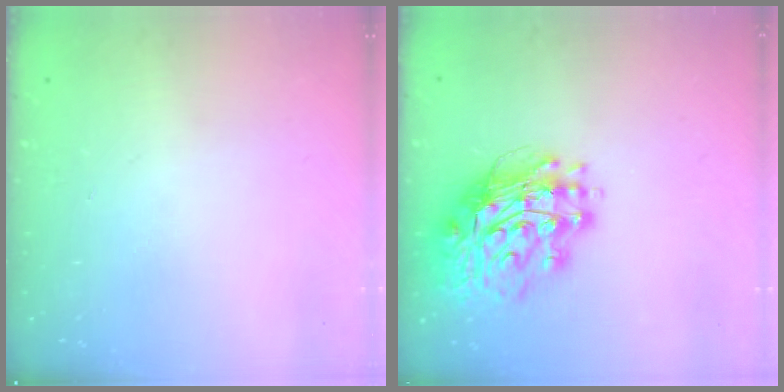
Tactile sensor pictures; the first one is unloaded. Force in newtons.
{"total": 16.0, "press": 15.9, "slide": 2.1}